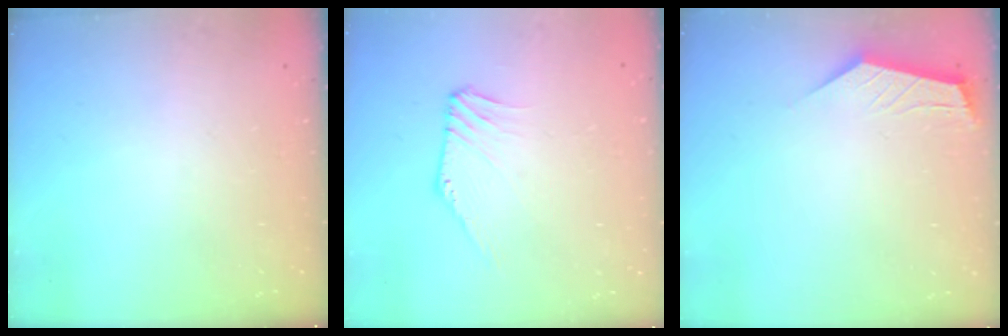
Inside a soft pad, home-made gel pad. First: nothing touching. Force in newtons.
{"total": 0.7, "press": 0.5, "slide": 0.4}
{"total": 2.5, "press": 2.4, "slide": 0.3}